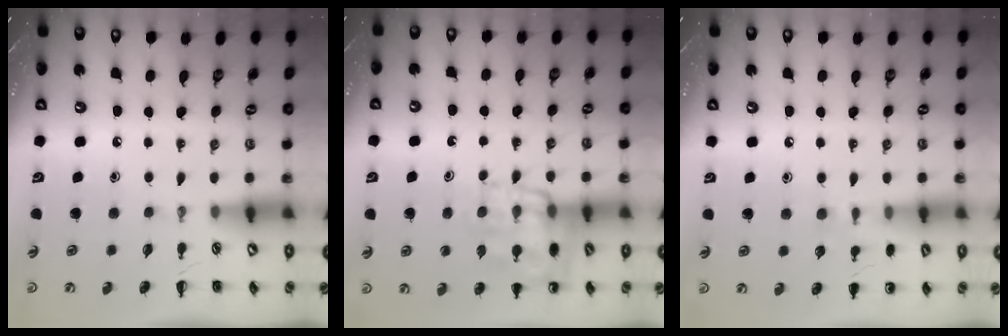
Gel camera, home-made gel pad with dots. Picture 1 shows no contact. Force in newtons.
{"total": 13.5, "press": 13.3, "slide": 2.0}
{"total": 6.8, "press": 6.6, "slide": 1.9}